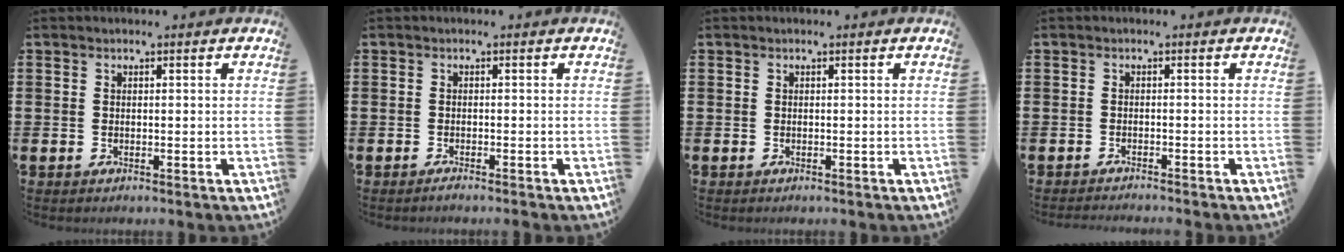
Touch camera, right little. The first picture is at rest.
{"total": 0.7, "force": [-0.6, -0.1, 0.4], "torque": [-0.006, -0.003, -0.011]}
{"total": 0.0}
{"total": 0.9, "force": [-0.9, -0.2, 0.0], "torque": [0.000, -0.001, -0.019]}